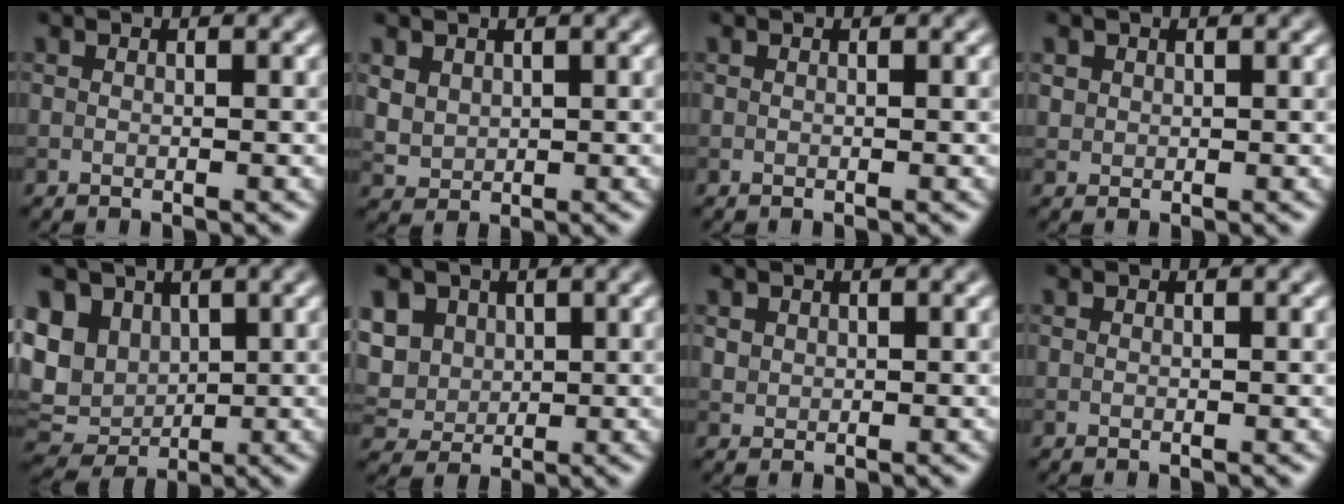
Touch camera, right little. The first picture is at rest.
{"total": 2.1, "force": [1.0, 1.7, 0.8], "torque": [-0.021, -0.006, 0.027]}
{"total": 0.0}
{"total": 0.9, "force": [0.3, 0.8, 0.1], "torque": [0.002, -0.004, 0.011]}
{"total": 9.7, "force": [2.5, 7.7, 5.4], "torque": [-0.115, 0.020, 0.030]}
{"total": 7.4, "force": [2.6, 6.0, 3.5], "torque": [-0.081, 0.020, 0.035]}
{"total": 0.8, "force": [0.4, 0.7, 0.2], "torque": [-0.002, -0.003, 0.013]}
{"total": 0.0}